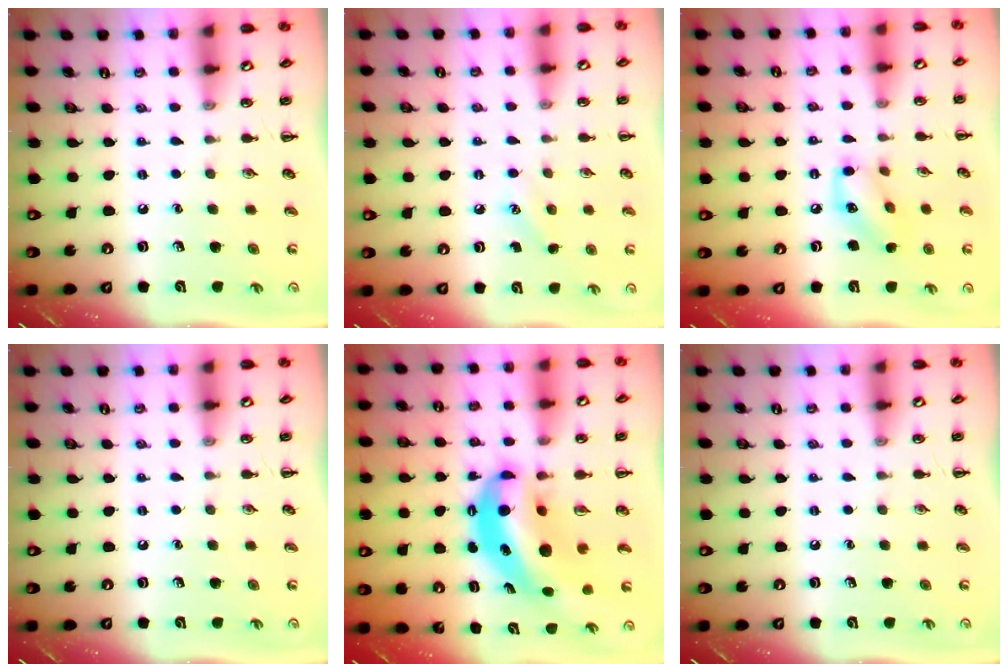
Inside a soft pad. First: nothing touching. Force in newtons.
{"total": 5.7, "press": 5.5, "slide": 1.7}
{"total": 9.9, "press": 9.9, "slide": 0.3}
{"total": 0.0}
{"total": 10.2, "press": 9.9, "slide": 2.4}
{"total": 0.0}